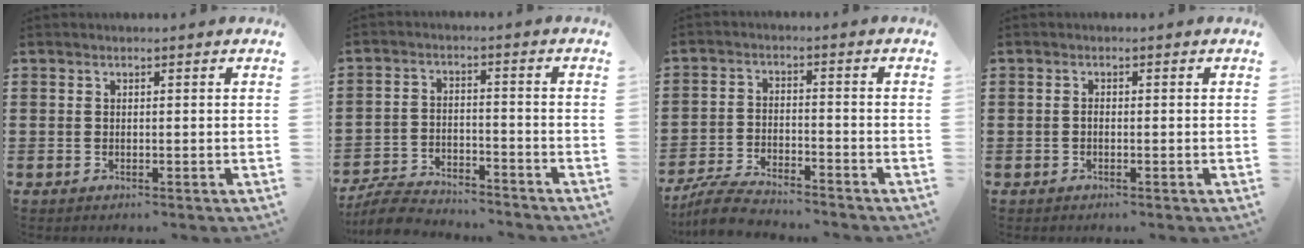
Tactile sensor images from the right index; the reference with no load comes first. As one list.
[{"total": 6.2, "force": [-6.0, 0.9, 1.0], "torque": [-0.025, 0.010, -0.120]}, {"total": 5.7, "force": [-5.5, 0.4, 1.5], "torque": [-0.036, 0.000, -0.109]}, {"total": 0.7, "force": [-0.4, 0.4, 0.5], "torque": [-0.013, -0.003, -0.006]}]